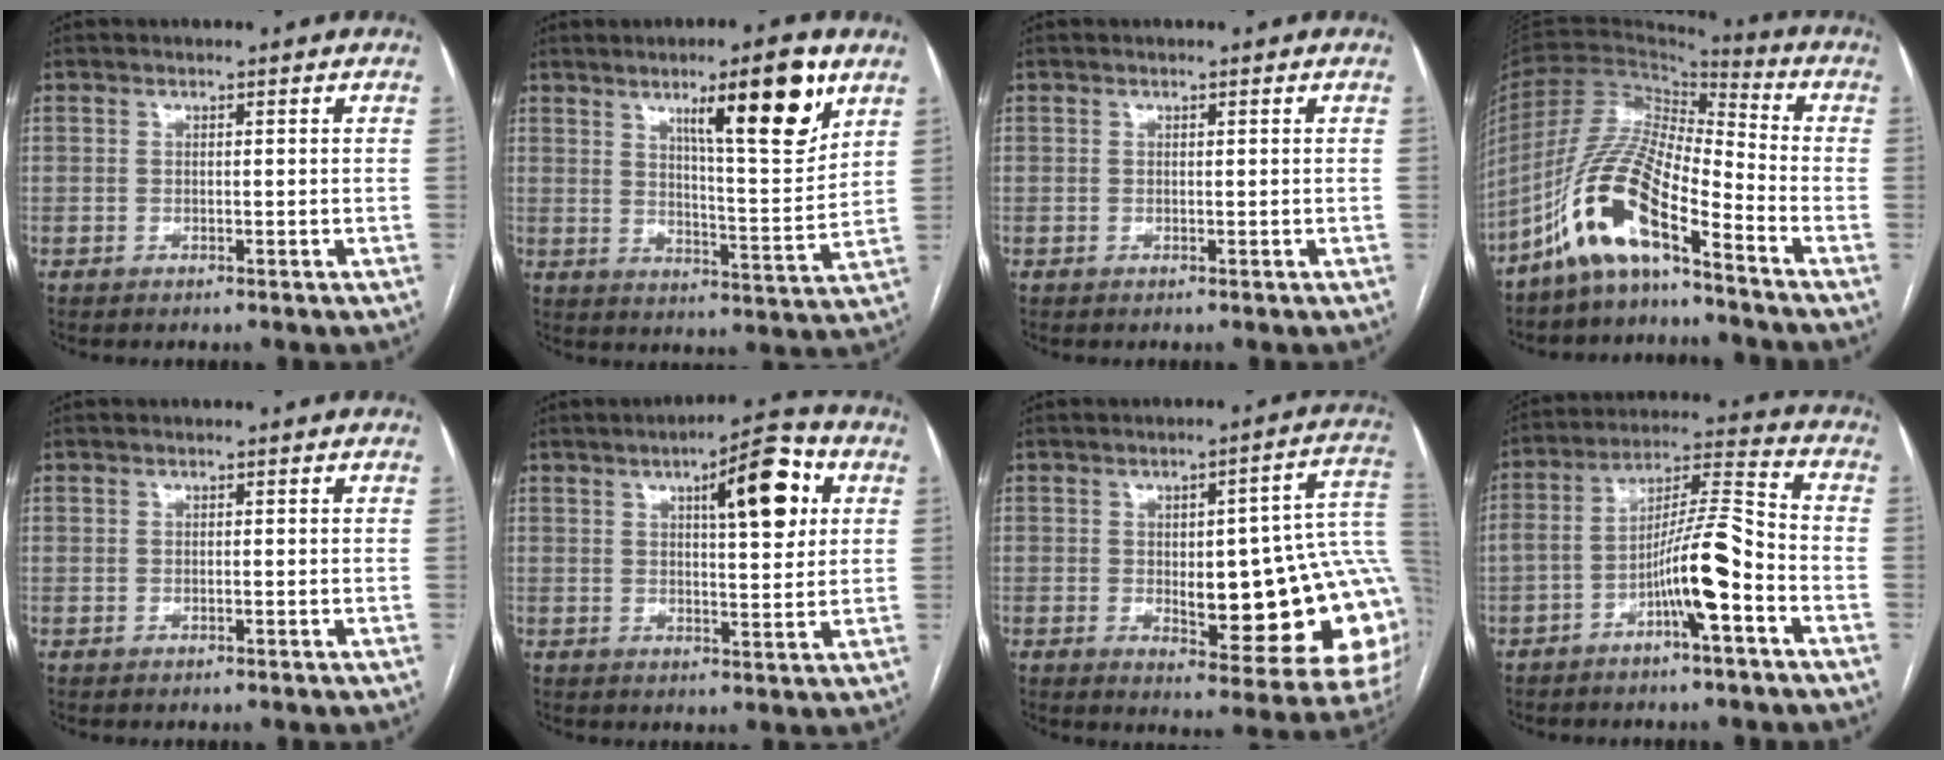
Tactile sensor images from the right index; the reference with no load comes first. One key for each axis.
{"total": 13.3, "fx": 7.5, "fy": 1.4, "fz": 10.9, "tx": -0.162, "ty": -0.011, "tz": 0.112}
{"total": 0.0}
{"total": 12.8, "fx": -8.3, "fy": 2.4, "fz": 9.5, "tx": -0.199, "ty": 0.006, "tz": -0.161}
{"total": 0.0}
{"total": 11.0, "fx": 4.0, "fy": 2.5, "fz": 9.9, "tx": -0.142, "ty": 0.016, "tz": 0.056}
{"total": 21.1, "fx": -0.6, "fy": 6.1, "fz": 20.2, "tx": -0.167, "ty": 0.025, "tz": 0.012}
{"total": 11.2, "fx": -4.8, "fy": 1.0, "fz": 10.1, "tx": -0.182, "ty": 0.021, "tz": -0.081}